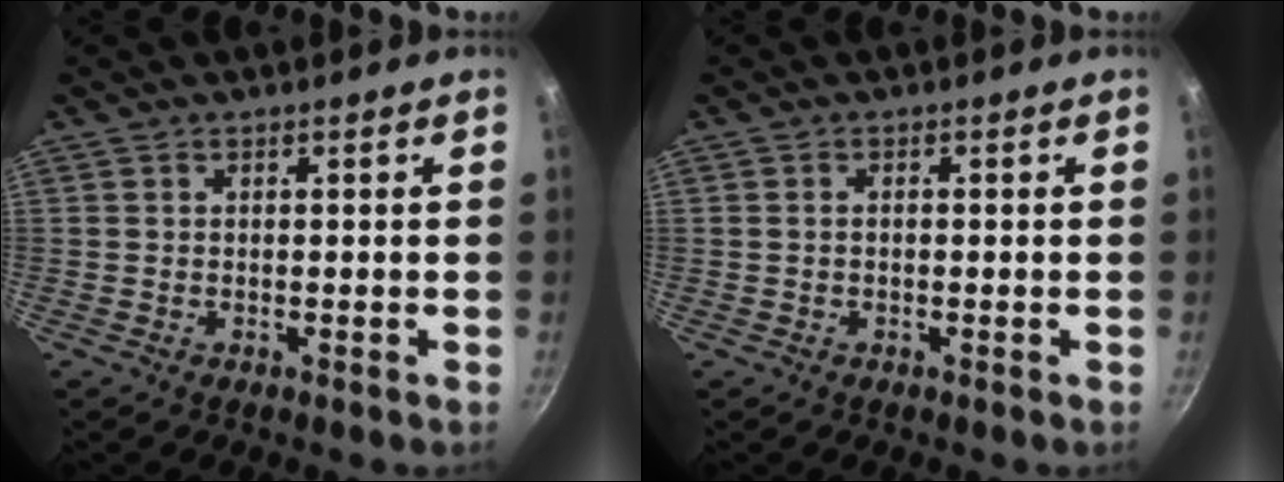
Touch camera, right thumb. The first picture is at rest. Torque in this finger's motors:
{"motor_torque": [0.68, 0.01, -0.58, 0.30, -0.08]}